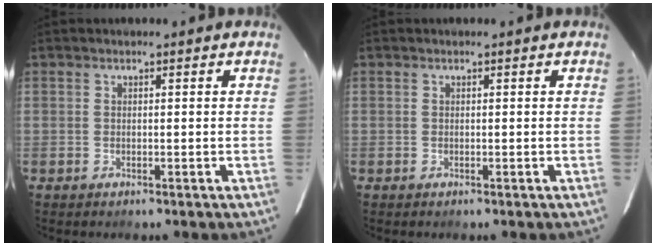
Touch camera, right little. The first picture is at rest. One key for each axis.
{"total": 0.0}